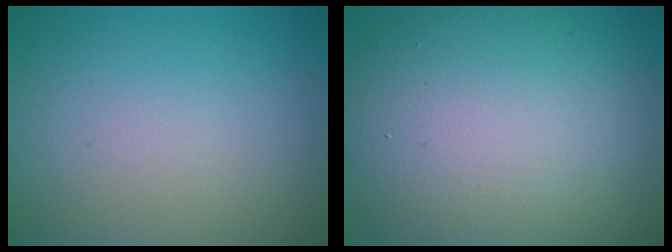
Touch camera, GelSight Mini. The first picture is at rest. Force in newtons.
{"total": 14.1, "press": 14.1, "slide": 0.8}